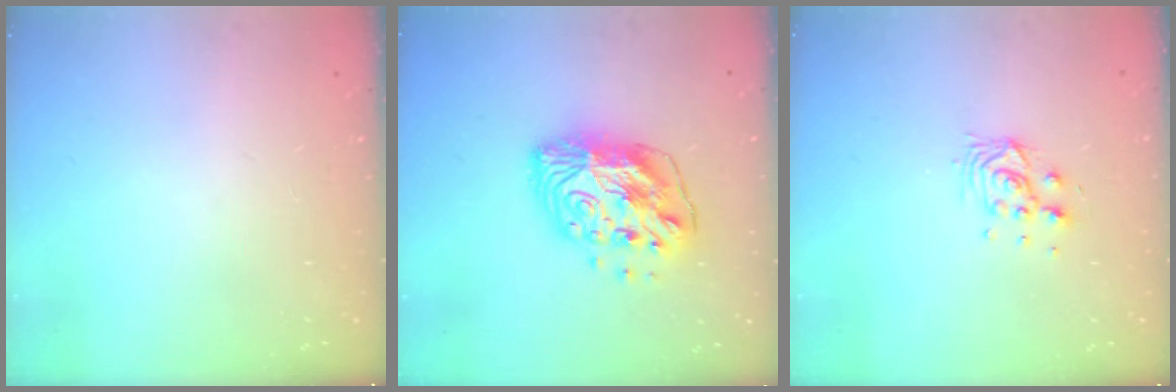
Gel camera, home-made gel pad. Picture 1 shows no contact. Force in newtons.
{"total": 13.1, "press": 13.0, "slide": 1.6}
{"total": 5.9, "press": 5.9, "slide": 0.4}